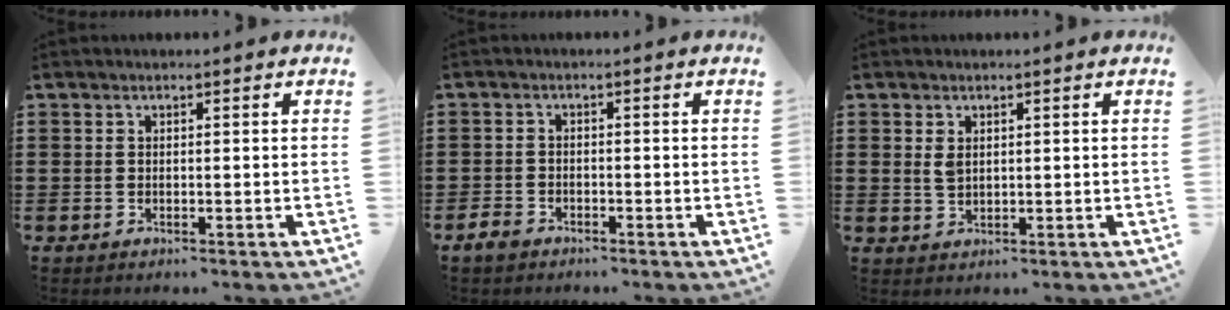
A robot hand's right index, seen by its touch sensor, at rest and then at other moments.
{"total": 1.9, "force": [-1.6, 0.9, 0.6], "torque": [-0.022, 0.002, -0.035]}
{"total": 2.3, "force": [0.9, 1.4, 1.5], "torque": [-0.035, 0.004, 0.016]}